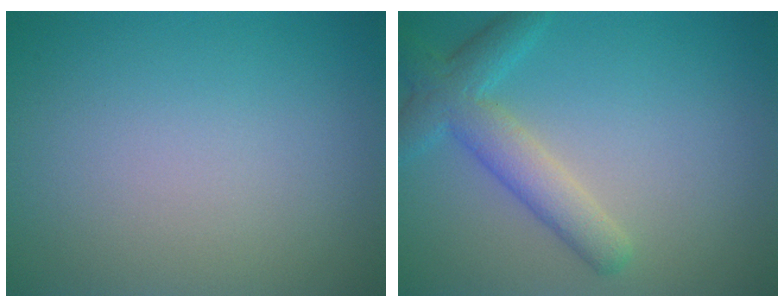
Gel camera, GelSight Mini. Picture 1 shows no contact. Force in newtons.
{"total": 4.1, "press": 4.1, "slide": 0.2}